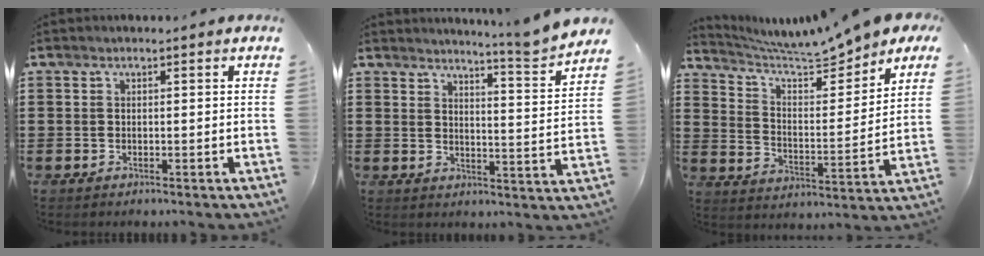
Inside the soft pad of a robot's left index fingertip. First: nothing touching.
{"total": 5.6, "force": [5.1, -1.4, 1.8], "torque": [-0.038, -0.044, 0.079]}
{"total": 7.4, "force": [7.0, 0.2, 2.5], "torque": [-0.079, -0.050, 0.116]}